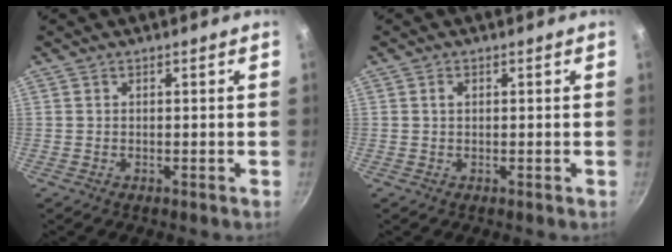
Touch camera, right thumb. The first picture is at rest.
{"total": 1.3, "force": [0.4, 0.9, 0.9], "torque": [-0.012, 0.004, 0.006]}